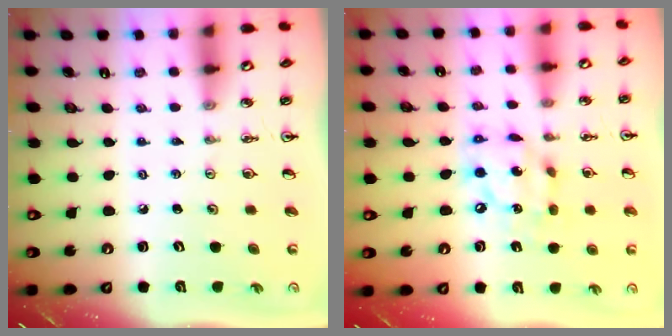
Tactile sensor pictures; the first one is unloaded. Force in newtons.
{"total": 11.2, "press": 11.1, "slide": 1.3}